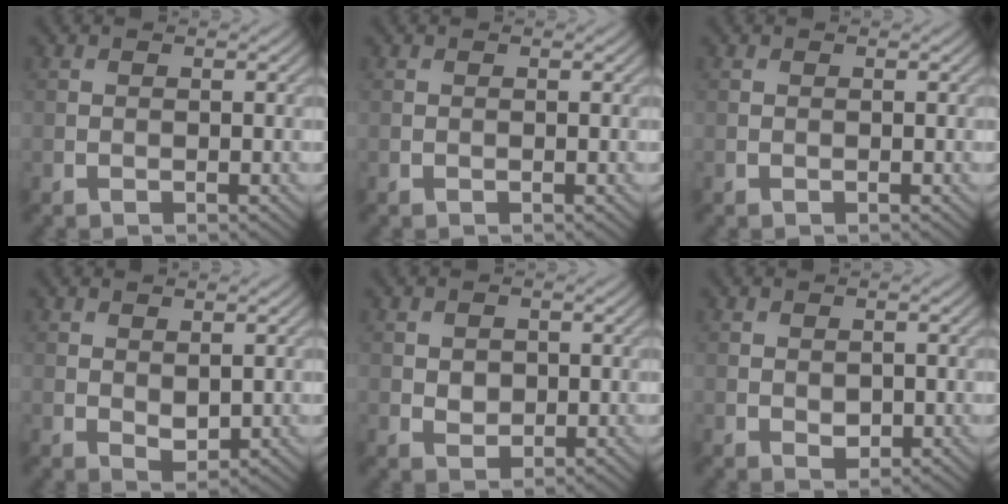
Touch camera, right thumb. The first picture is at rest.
{"total": 0.0}
{"total": 0.0}
{"total": 1.9, "force": [0.6, 1.1, 1.4], "torque": [-0.027, -0.008, 0.018]}
{"total": 1.7, "force": [0.3, 1.4, 0.8], "torque": [-0.022, -0.005, 0.009]}
{"total": 1.4, "force": [0.0, 1.0, 1.0], "torque": [-0.018, -0.005, 0.006]}